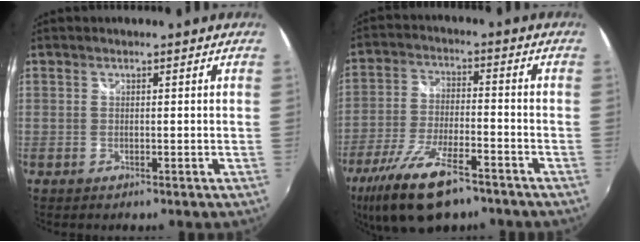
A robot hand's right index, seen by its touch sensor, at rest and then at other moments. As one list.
[{"total": 15.9, "force": [-10.8, 5.2, 10.4], "torque": [-0.225, -0.035, -0.193]}]